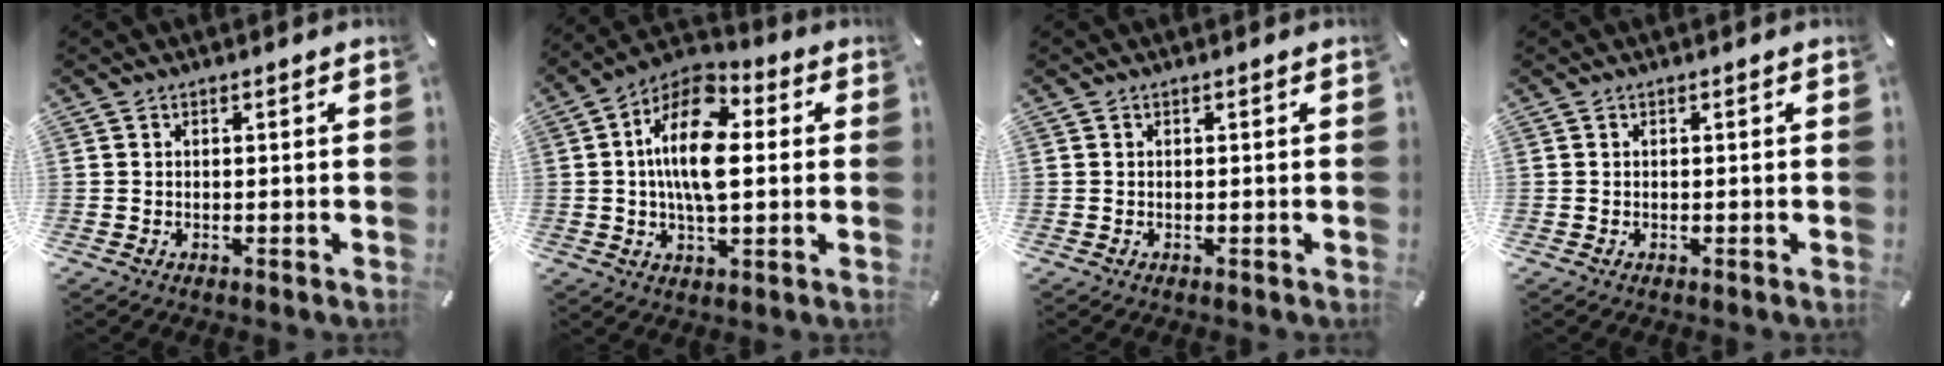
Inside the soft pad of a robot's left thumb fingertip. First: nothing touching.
{"total": 15.6, "force": [1.7, 8.5, 13.0], "torque": [-0.255, -0.009, 0.022]}
{"total": 0.0}
{"total": 0.0}